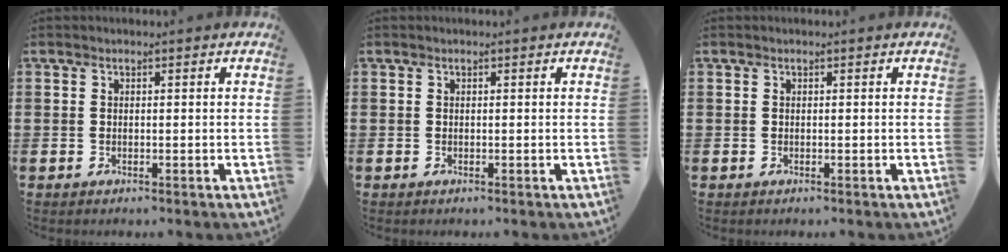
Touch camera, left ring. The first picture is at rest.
{"total": 0.0}
{"total": 0.0}